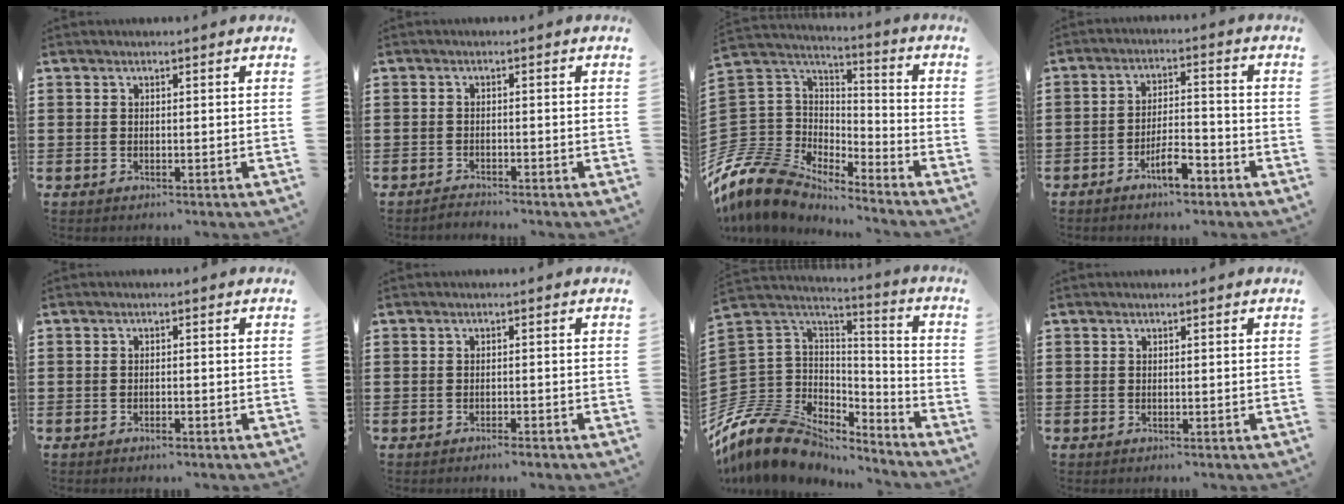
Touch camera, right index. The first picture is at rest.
{"total": 1.3, "force": [-1.3, 0.1, -0.1], "torque": [-0.002, 0.005, -0.028]}
{"total": 10.3, "force": [-8.9, 4.7, 2.1], "torque": [-0.096, -0.003, -0.188]}
{"total": 5.9, "force": [-3.8, 1.7, 4.1], "torque": [-0.081, 0.008, -0.072]}
{"total": 0.9, "force": [-0.7, 0.1, 0.5], "torque": [-0.013, -0.005, -0.013]}
{"total": 1.0, "force": [-0.9, 0.1, 0.3], "torque": [-0.010, -0.002, -0.018]}
{"total": 12.6, "force": [-8.8, 8.0, 4.2], "torque": [-0.126, 0.015, -0.166]}
{"total": 0.0}